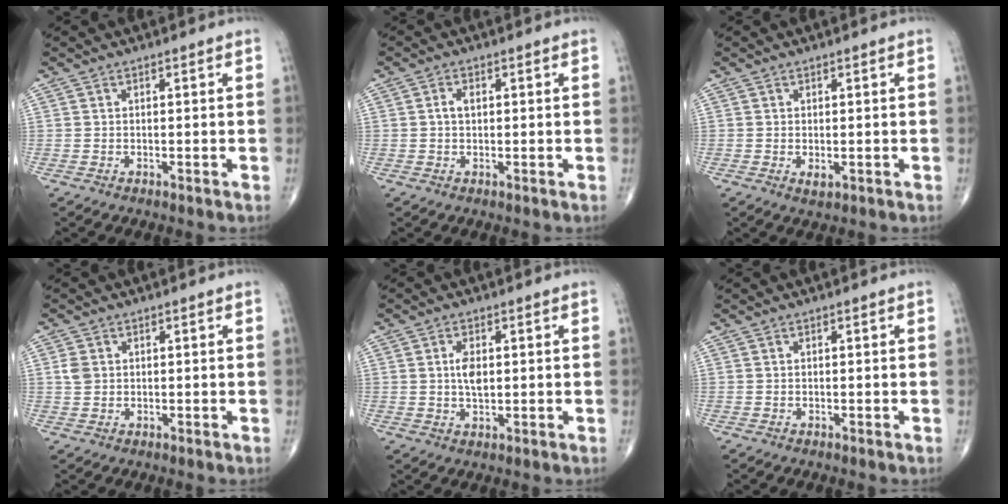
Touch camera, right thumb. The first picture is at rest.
{"total": 2.0, "force": [0.3, 1.3, 1.6], "torque": [-0.028, 0.007, 0.003]}
{"total": 1.4, "force": [-0.2, 0.8, 1.1], "torque": [-0.017, -0.004, -0.001]}
{"total": 2.4, "force": [0.4, 2.0, 1.3], "torque": [-0.021, 0.002, 0.011]}
{"total": 4.1, "force": [0.6, 2.1, 3.4], "torque": [-0.060, -0.004, 0.011]}
{"total": 0.0}